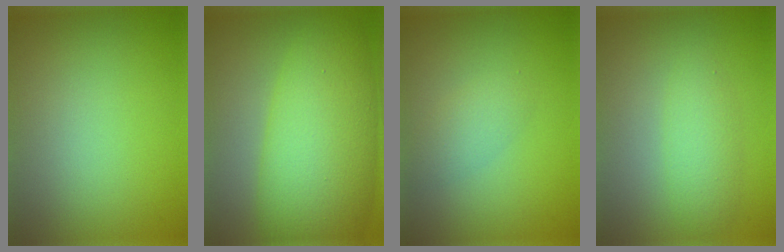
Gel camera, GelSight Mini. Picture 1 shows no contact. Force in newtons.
{"total": 10.4, "press": 10.4, "slide": 0.4}
{"total": 1.8, "press": 1.8, "slide": 0.1}
{"total": 2.4, "press": 2.4, "slide": 0.0}